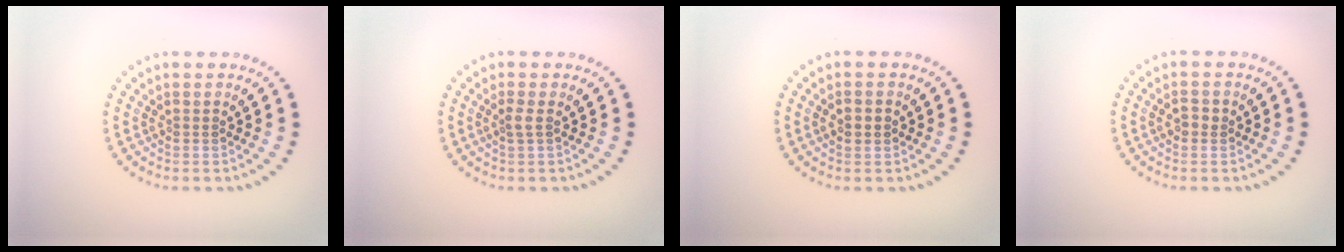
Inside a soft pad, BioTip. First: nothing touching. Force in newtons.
{"total": 1.0, "press": 0.7, "slide": 0.7}
{"total": 1.4, "press": 1.4, "slide": 0.0}
{"total": 1.3, "press": 1.3, "slide": 0.1}